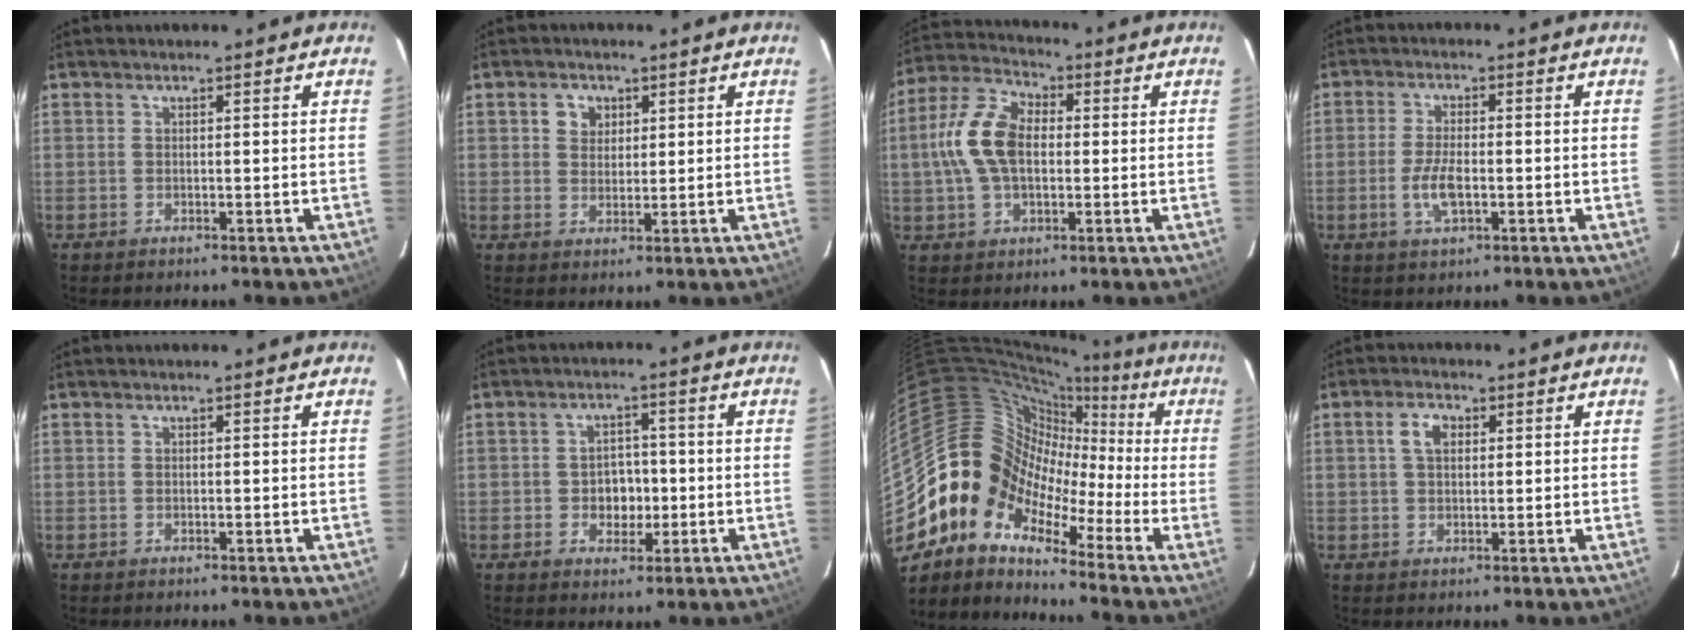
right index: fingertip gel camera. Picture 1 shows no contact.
{"total": 3.7, "force": [1.4, 3.2, 1.2], "torque": [-0.016, 0.011, 0.027]}
{"total": 12.5, "force": [0.5, 7.6, 9.9], "torque": [-0.211, 0.022, 0.006]}
{"total": 5.6, "force": [-1.6, 2.2, 4.9], "torque": [-0.101, -0.003, -0.030]}
{"total": 0.0}
{"total": 4.6, "force": [-0.9, 4.0, 2.2], "torque": [-0.039, 0.011, -0.008]}
{"total": 10.8, "force": [-2.6, 9.4, 4.6], "torque": [-0.078, 0.002, -0.084]}
{"total": 3.8, "force": [1.1, 2.4, 2.7], "torque": [-0.051, 0.012, 0.021]}